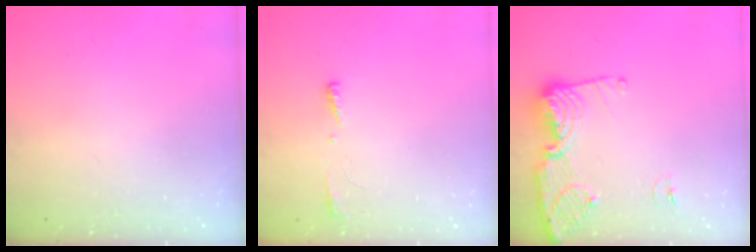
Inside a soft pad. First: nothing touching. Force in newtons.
{"total": 3.8, "press": 3.6, "slide": 1.2}
{"total": 11.7, "press": 11.7, "slide": 1.2}